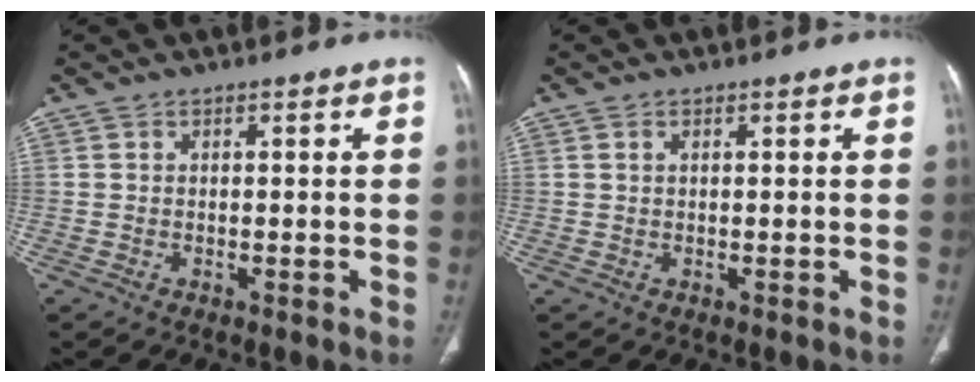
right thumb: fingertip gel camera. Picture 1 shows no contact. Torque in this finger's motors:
{"motor_torque": [-0.38, -0.05, -0.34, 0.22, 0.09]}